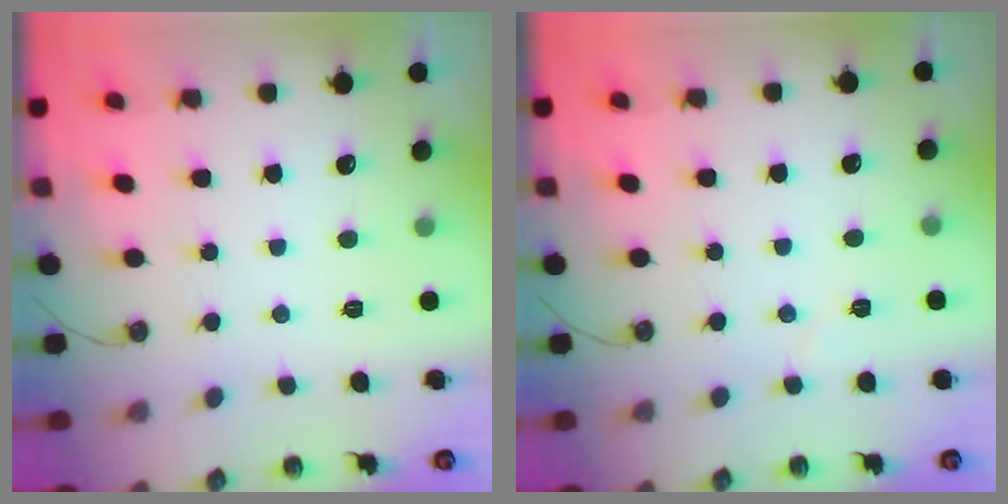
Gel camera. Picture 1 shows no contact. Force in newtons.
{"total": 3.3, "press": 3.0, "slide": 1.5}